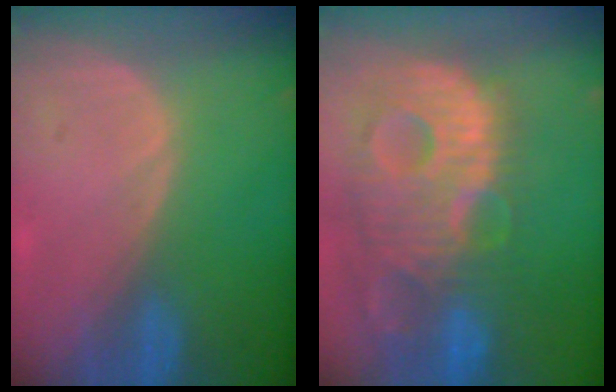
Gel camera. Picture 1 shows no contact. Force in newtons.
{"total": 13.8, "press": 11.9, "slide": 7.1}